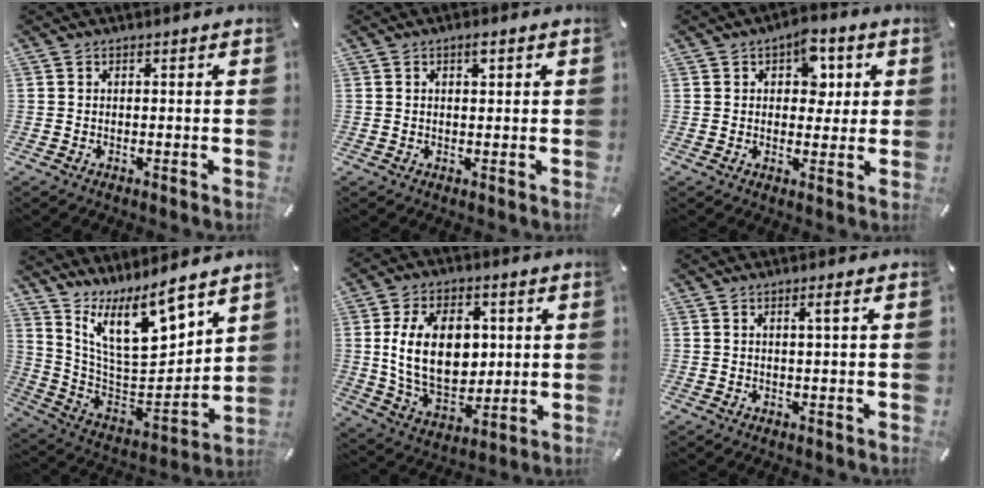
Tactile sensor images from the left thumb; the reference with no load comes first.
{"total": 2.0, "force": [0.8, 0.8, 1.6], "torque": [-0.027, 0.000, 0.010]}
{"total": 8.0, "force": [2.7, 5.3, 5.4], "torque": [-0.058, -0.004, 0.040]}
{"total": 15.7, "force": [11.1, 6.3, 9.1], "torque": [-0.155, -0.099, 0.198]}
{"total": 16.9, "force": [2.2, 11.4, 12.3], "torque": [-0.239, 0.004, 0.038]}
{"total": 2.2, "force": [0.8, 0.0, 2.1], "torque": [-0.041, -0.001, 0.011]}